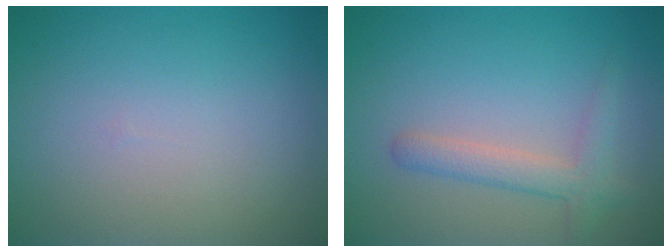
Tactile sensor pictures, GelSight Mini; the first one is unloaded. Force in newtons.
{"total": 2.6, "press": 2.6, "slide": 0.2}